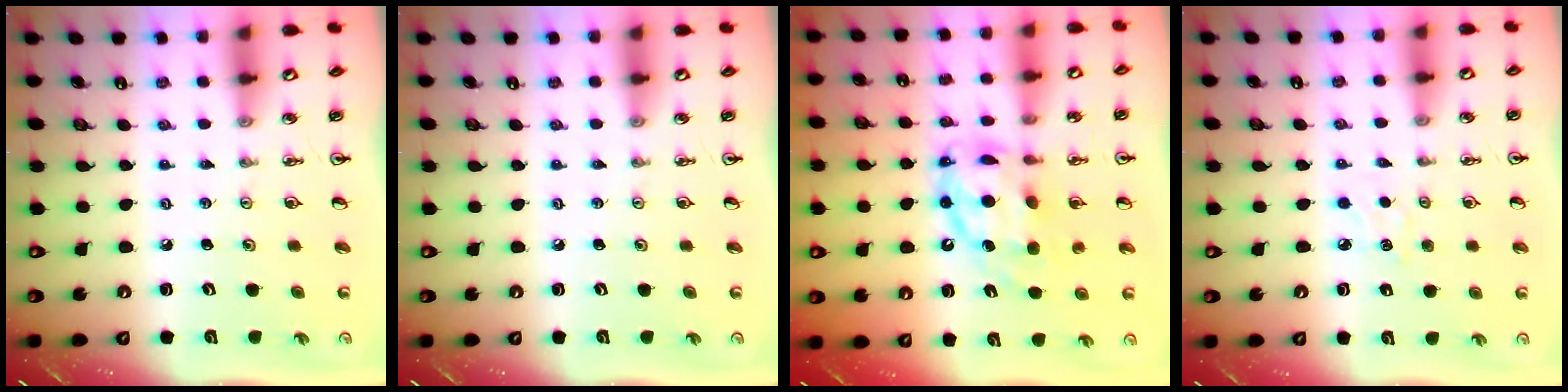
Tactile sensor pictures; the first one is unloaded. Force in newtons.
{"total": 0.0}
{"total": 12.1, "press": 12.0, "slide": 1.2}
{"total": 3.6, "press": 3.6, "slide": 0.5}